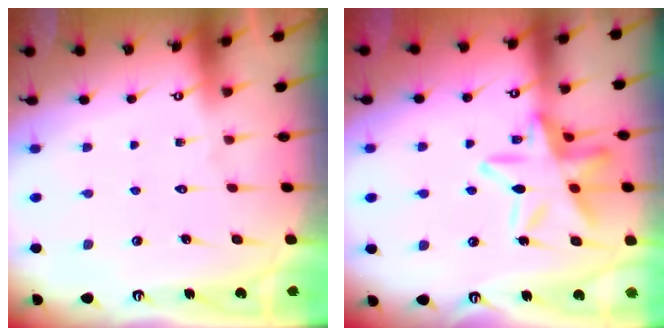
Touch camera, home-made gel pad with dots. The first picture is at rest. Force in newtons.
{"total": 17.2, "press": 17.2, "slide": 1.4}